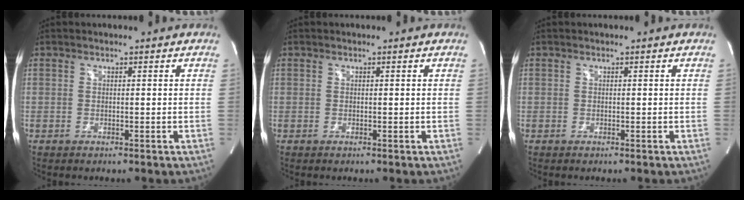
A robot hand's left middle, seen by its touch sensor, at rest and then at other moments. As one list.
[{"total": 0.0}, {"total": 0.0}]